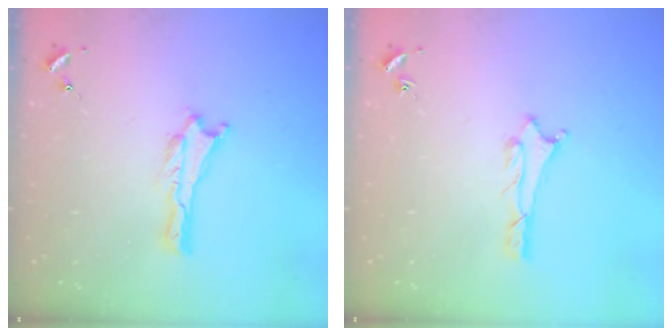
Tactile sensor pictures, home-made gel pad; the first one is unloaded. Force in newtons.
{"total": 0.7, "press": 0.7, "slide": 0.2}